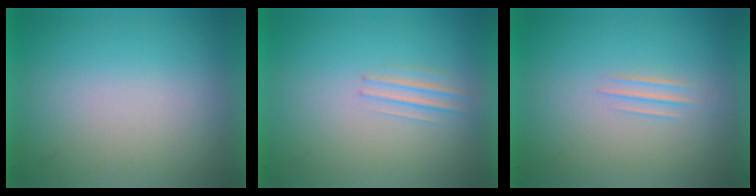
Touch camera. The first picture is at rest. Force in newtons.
{"total": 1.3}
{"total": 1.0}